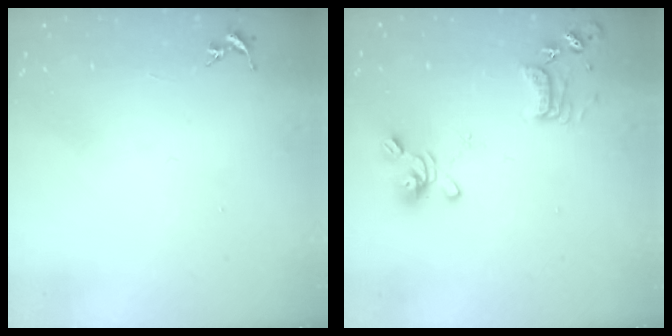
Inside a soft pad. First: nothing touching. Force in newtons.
{"total": 13.1, "press": 13.0, "slide": 1.3}